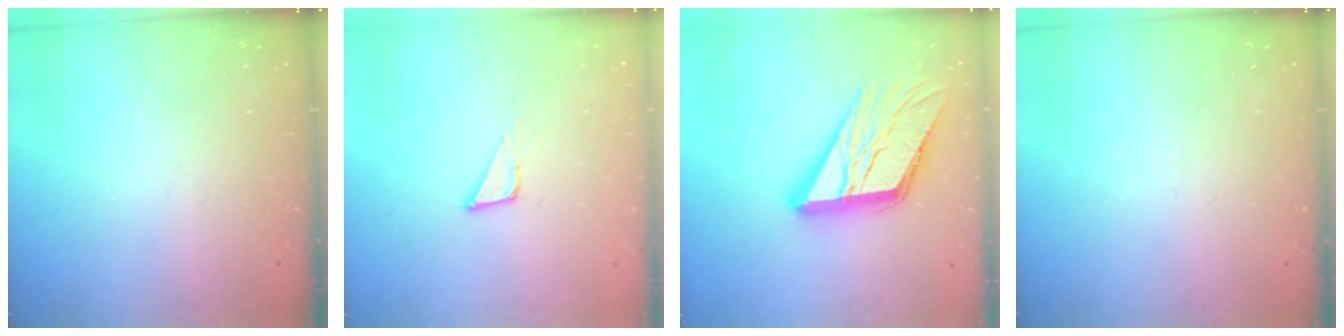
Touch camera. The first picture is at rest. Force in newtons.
{"total": 3.5, "press": 3.5, "slide": 0.2}
{"total": 19.0, "press": 18.9, "slide": 2.0}
{"total": 0.0}